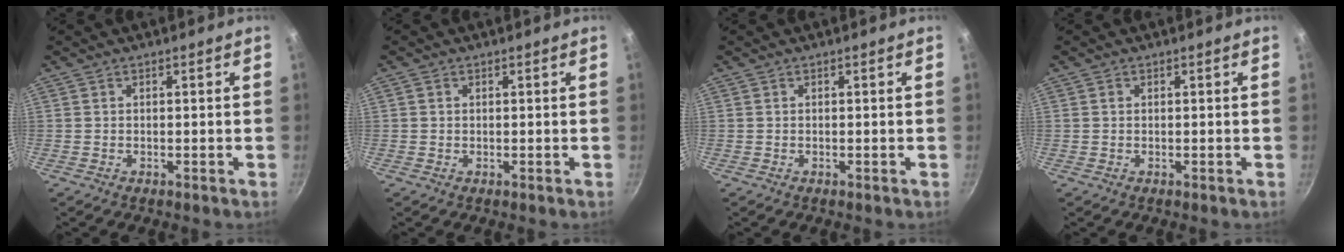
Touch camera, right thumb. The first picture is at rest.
{"total": 0.6, "force": [0.2, 0.5, 0.2], "torque": [-0.002, 0.002, 0.001]}
{"total": 0.0}
{"total": 0.5, "force": [0.1, 0.4, 0.2], "torque": [-0.001, 0.003, 0.001]}